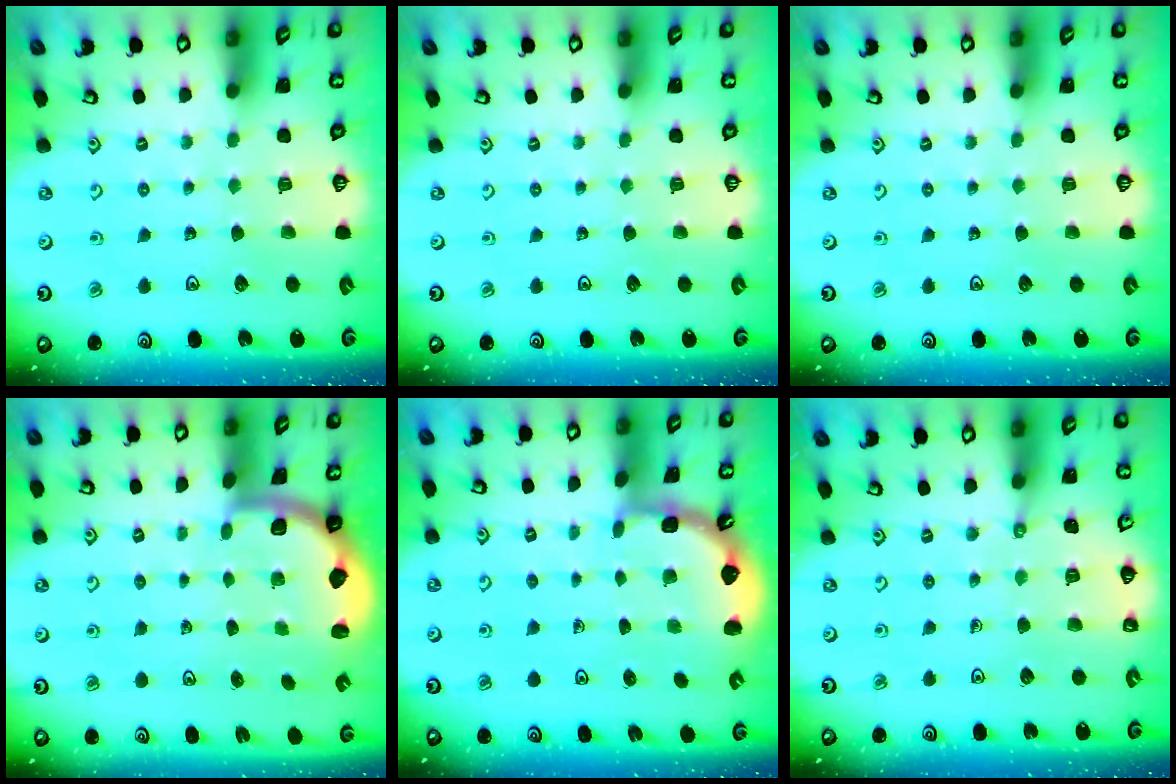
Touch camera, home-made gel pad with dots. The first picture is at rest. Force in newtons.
{"total": 0.0}
{"total": 0.0}
{"total": 1.9, "press": 1.8, "slide": 0.5}
{"total": 1.9, "press": 1.9, "slide": 0.2}
{"total": 5.1, "press": 4.8, "slide": 1.6}